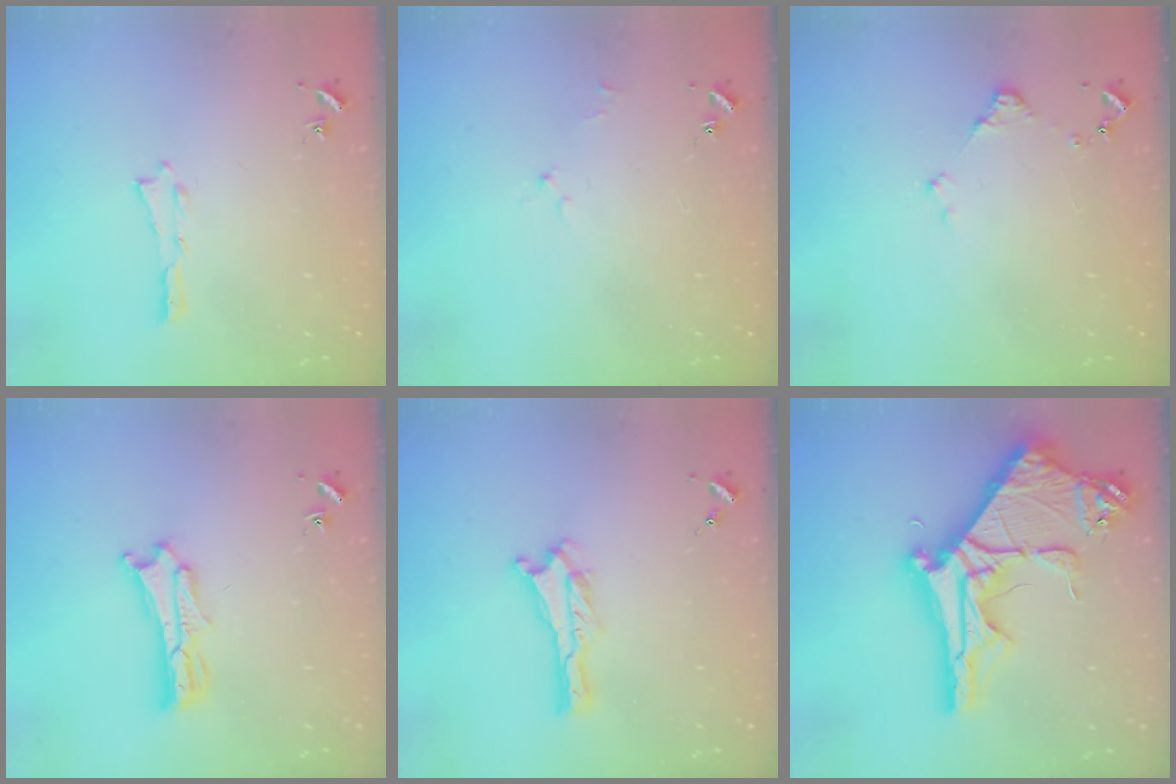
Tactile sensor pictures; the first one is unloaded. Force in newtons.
{"total": 1.7, "press": 1.6, "slide": 0.3}
{"total": 1.2, "press": 1.2, "slide": 0.2}
{"total": 2.5, "press": 2.5, "slide": 0.1}
{"total": 0.0}
{"total": 11.6, "press": 11.6, "slide": 1.2}